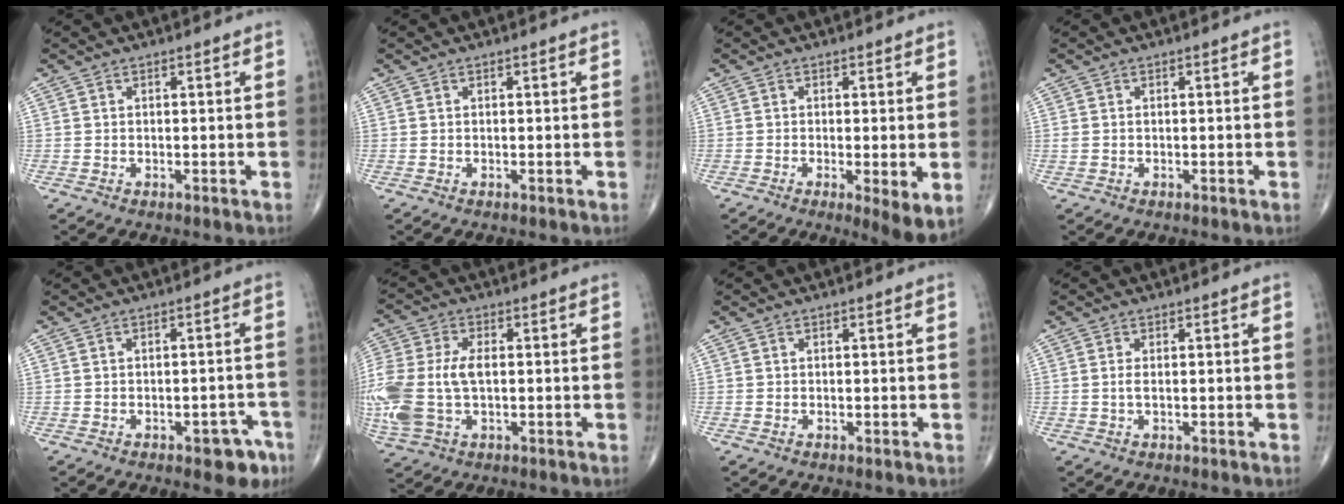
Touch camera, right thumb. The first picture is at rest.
{"total": 0.0}
{"total": 6.0, "force": [-1.2, 1.3, 5.7], "torque": [-0.092, -0.020, -0.021]}
{"total": 1.1, "force": [0.0, 0.7, 0.8], "torque": [-0.027, 0.006, 0.003]}
{"total": 5.3, "force": [-3.0, 2.7, 3.4], "torque": [-0.017, 0.022, -0.033]}
{"total": 16.6, "force": [-1.1, 10.0, 13.2], "torque": [-0.350, 0.000, -0.012]}
{"total": 0.0}
{"total": 1.3, "force": [0.0, 0.4, 1.2], "torque": [-0.031, -0.002, 0.002]}